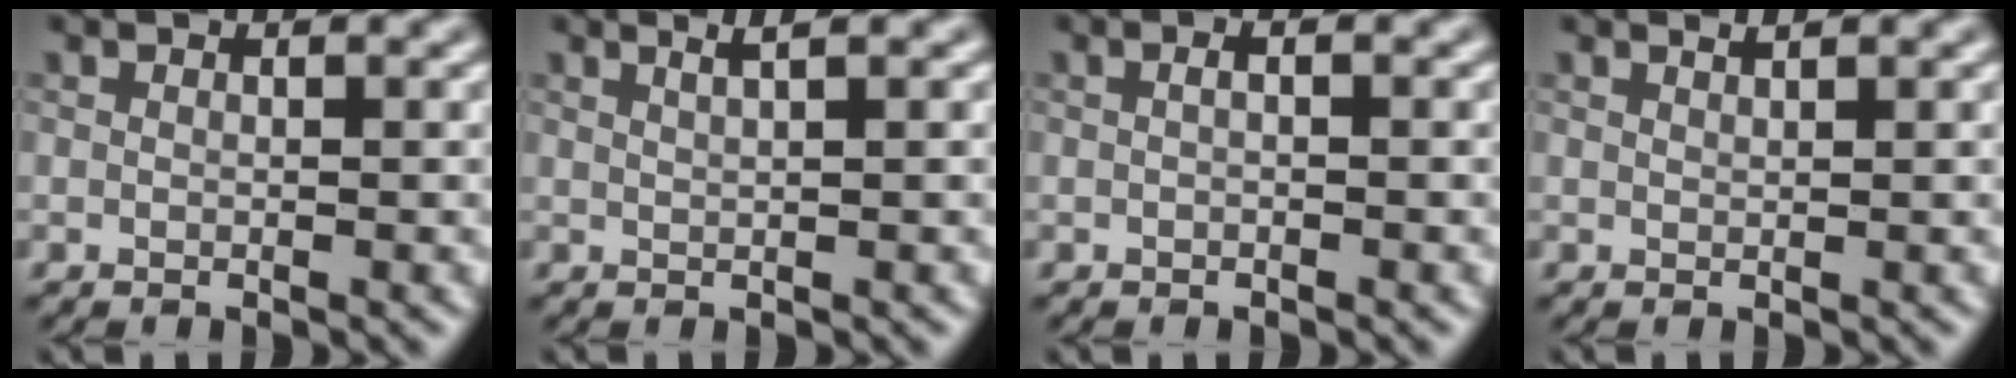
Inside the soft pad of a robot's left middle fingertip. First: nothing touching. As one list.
[{"total": 1.5, "force": [1.0, 0.3, 1.0], "torque": [-0.014, 0.003, 0.005]}, {"total": 0.5, "force": [-0.2, -0.1, 0.5], "torque": [-0.019, -0.003, -0.005]}, {"total": 0.7, "force": [0.7, 0.1, 0.3], "torque": [-0.003, -0.003, 0.004]}]